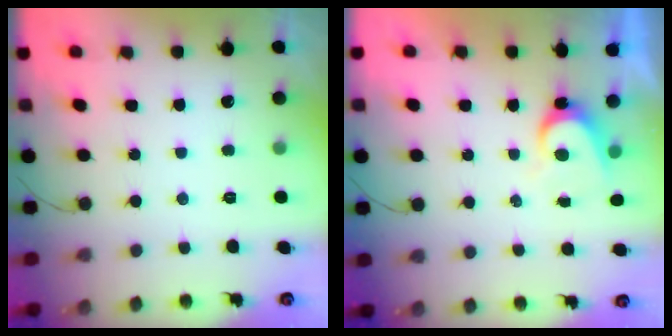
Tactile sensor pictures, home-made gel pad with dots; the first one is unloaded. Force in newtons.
{"total": 4.4, "press": 4.4, "slide": 0.6}